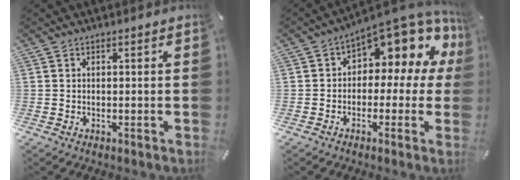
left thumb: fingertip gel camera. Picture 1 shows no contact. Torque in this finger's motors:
{"motor_torque": [0.65, 0.61, 0.77, 0.64, 0.12]}